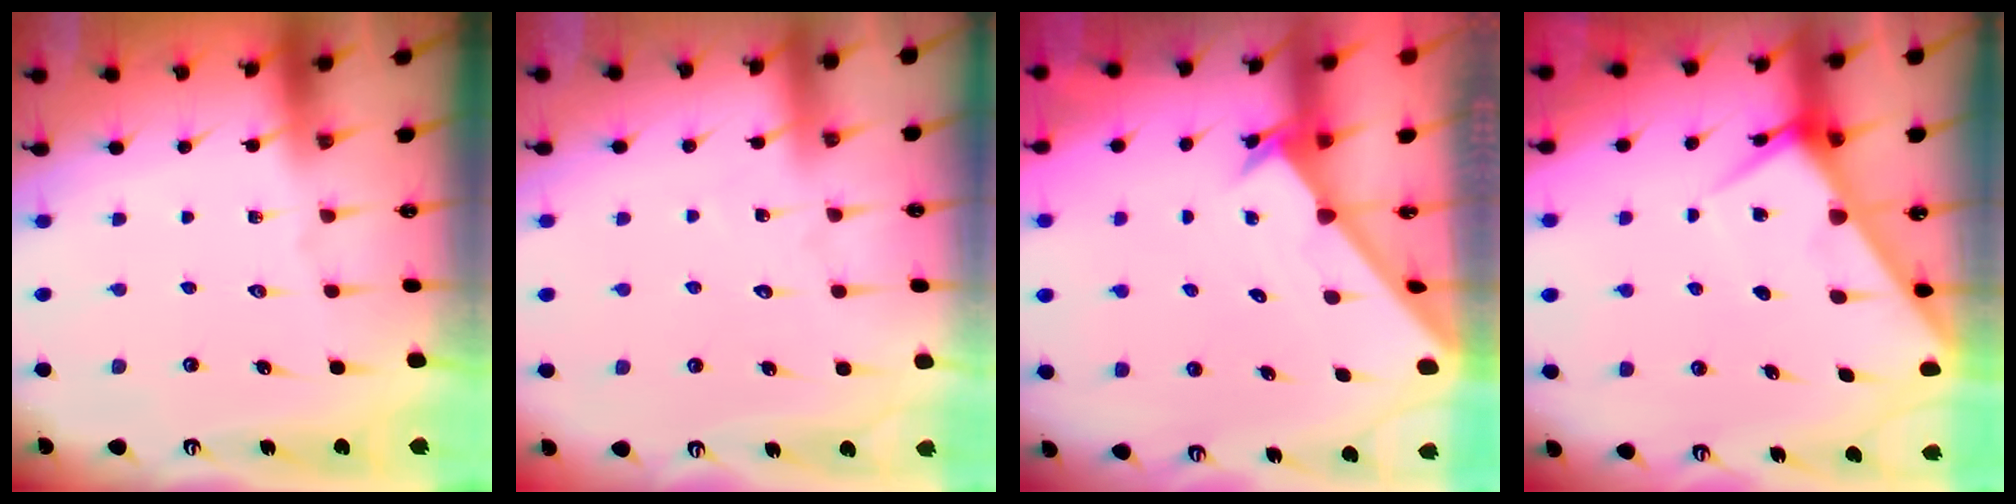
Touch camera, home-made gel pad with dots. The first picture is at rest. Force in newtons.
{"total": 4.5, "press": 4.5, "slide": 0.5}
{"total": 2.4, "press": 2.4, "slide": 0.2}
{"total": 4.6, "press": 4.5, "slide": 0.3}